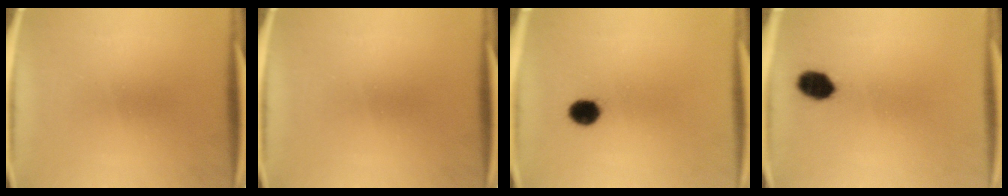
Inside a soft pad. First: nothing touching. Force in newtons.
{"total": 0.0}
{"total": 4.6}
{"total": 5.8}